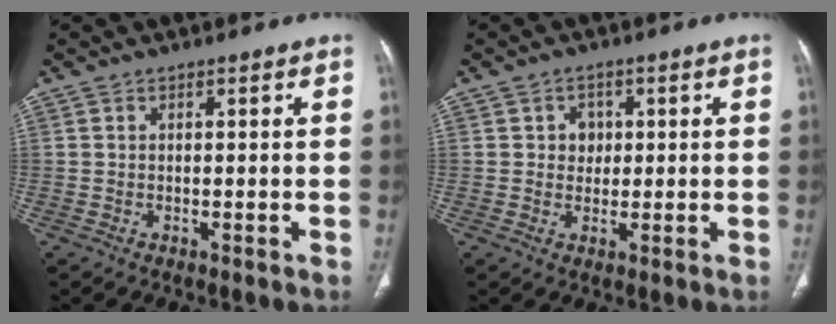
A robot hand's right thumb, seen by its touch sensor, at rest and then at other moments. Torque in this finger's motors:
{"motor_torque": [0.46, 0.92, 0.43, -0.27, 0.02]}